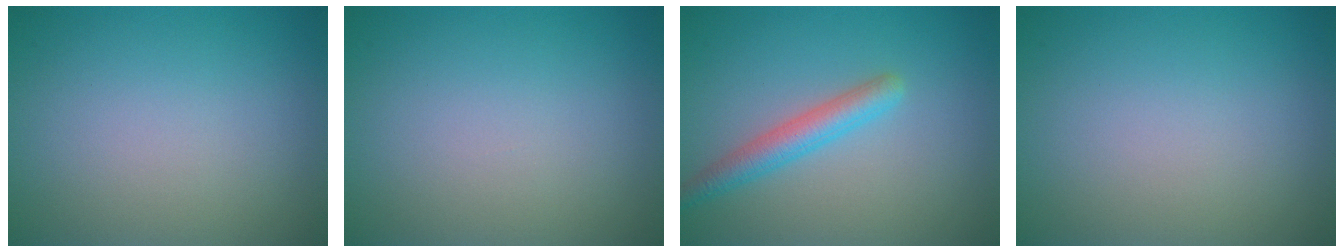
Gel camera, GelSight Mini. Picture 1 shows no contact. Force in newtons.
{"total": 0.0}
{"total": 2.9, "press": 2.9, "slide": 0.1}
{"total": 0.0}